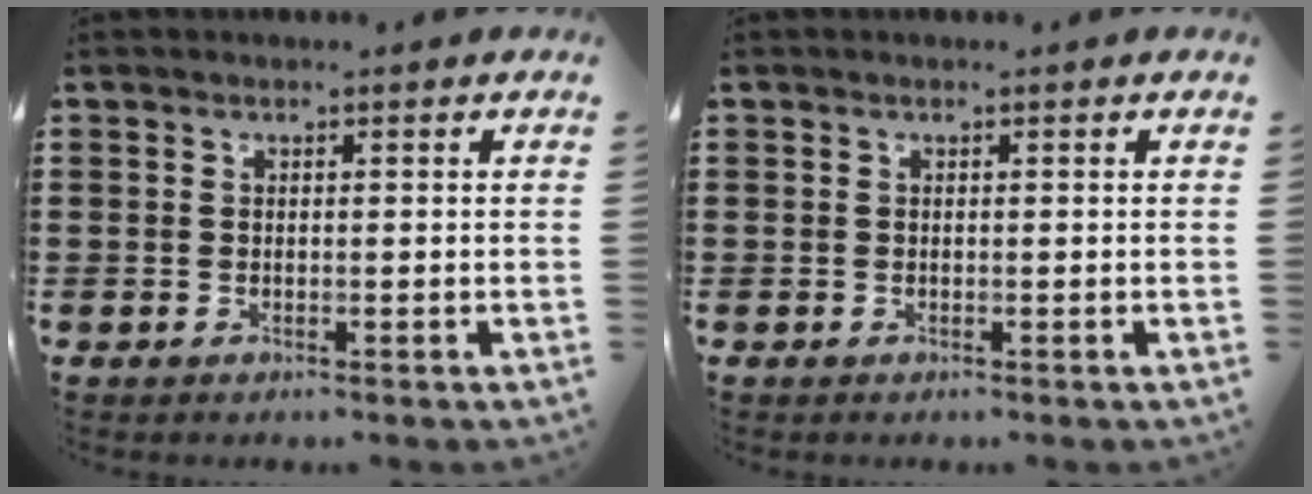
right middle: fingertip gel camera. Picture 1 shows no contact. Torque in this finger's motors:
{"motor_torque": [-0.66, 0.66, -0.01, -0.01]}